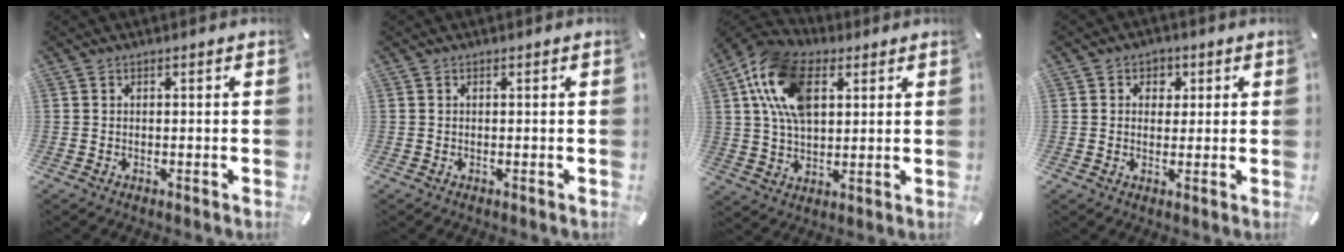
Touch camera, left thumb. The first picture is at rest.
{"total": 0.0}
{"total": 16.2, "force": [5.8, 10.2, 11.2], "torque": [-0.248, 0.005, 0.105]}
{"total": 3.4, "force": [0.6, 3.2, 1.1], "torque": [-0.004, 0.002, 0.004]}